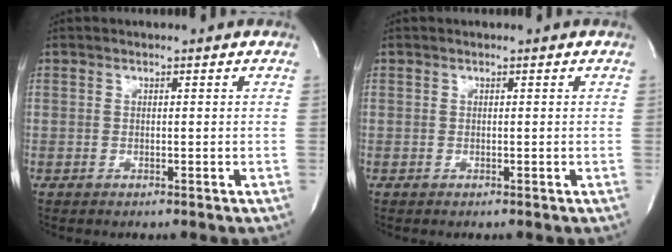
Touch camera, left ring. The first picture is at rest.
{"total": 0.0}